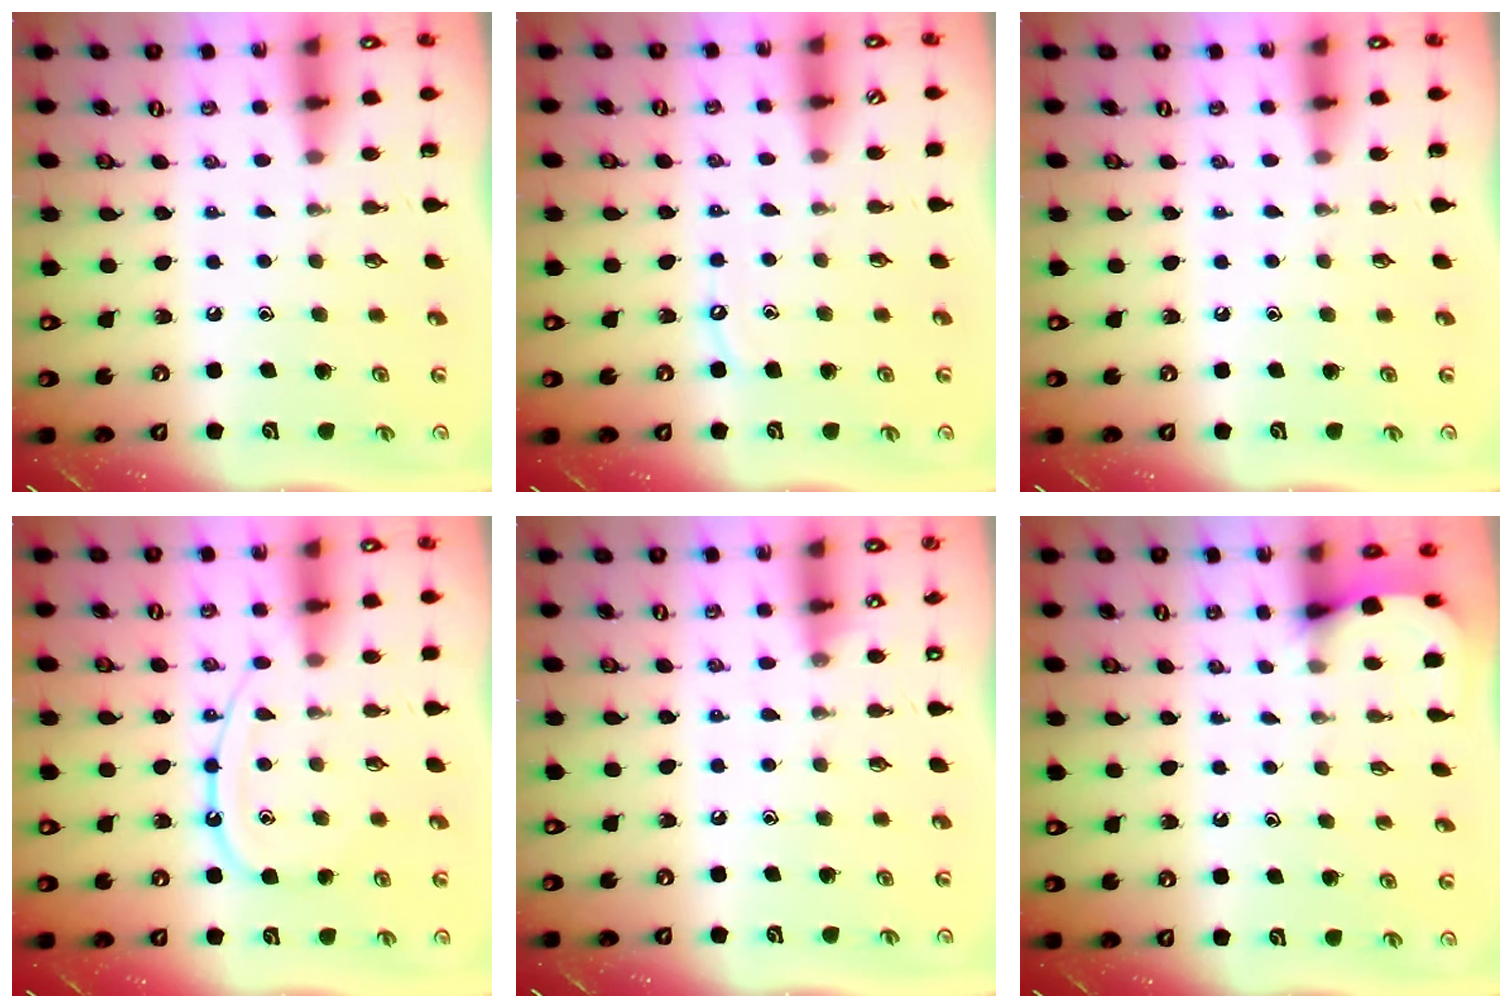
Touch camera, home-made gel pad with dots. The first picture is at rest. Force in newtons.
{"total": 3.6, "press": 3.6, "slide": 0.6}
{"total": 0.0}
{"total": 11.3, "press": 11.2, "slide": 1.1}
{"total": 2.9, "press": 2.9, "slide": 0.4}
{"total": 3.0, "press": 3.0, "slide": 0.4}